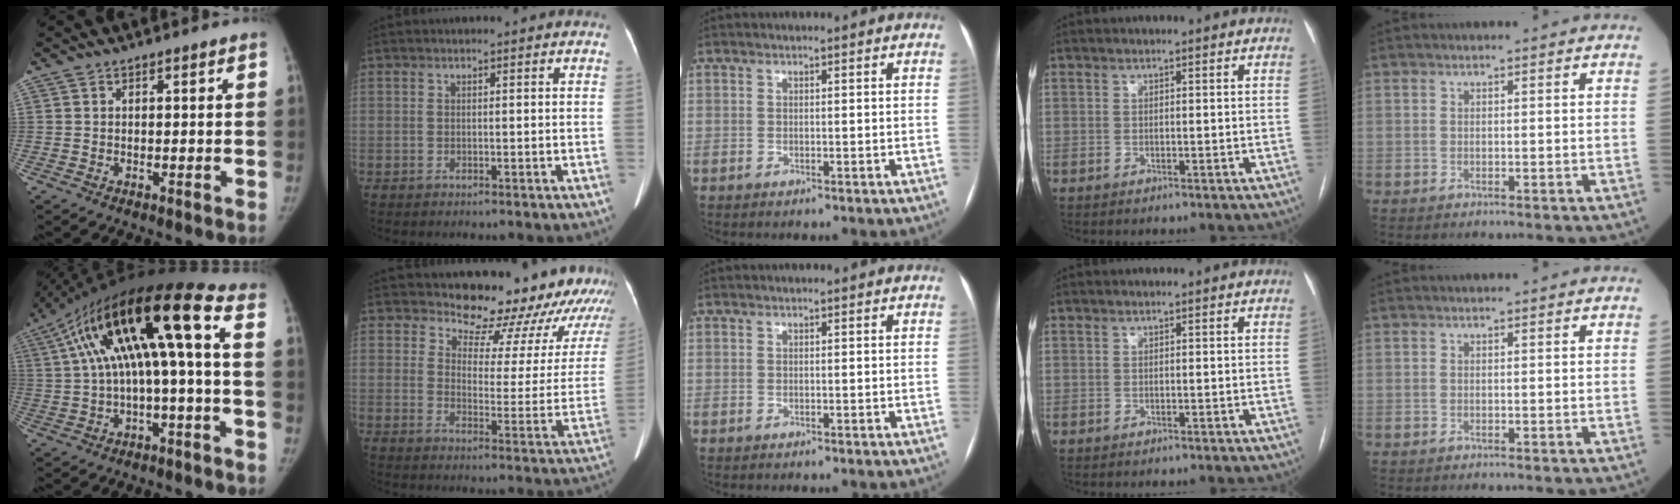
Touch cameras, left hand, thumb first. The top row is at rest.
{"thumb": {"total": 18.0, "force": [1.7, 4.2, 17.4], "torque": [-0.318, 0.070, 0.032]}, "index": {"total": 22.2, "force": [20.7, 6.4, 5.0], "torque": [-0.039, -0.092, 0.231]}}